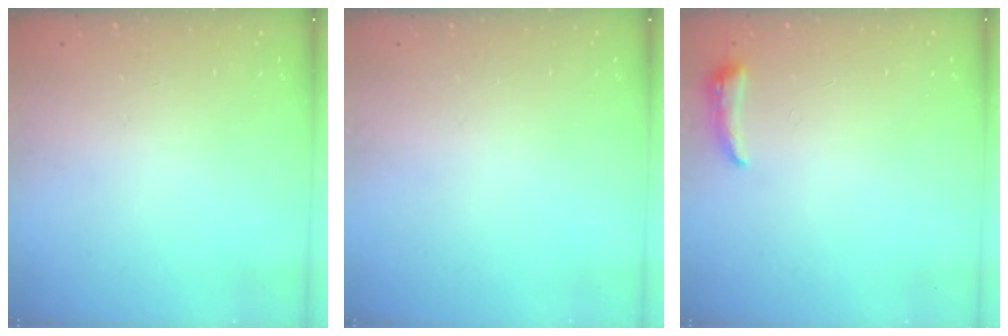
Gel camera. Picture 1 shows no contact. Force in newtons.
{"total": 0.0}
{"total": 4.3, "press": 4.2, "slide": 0.9}